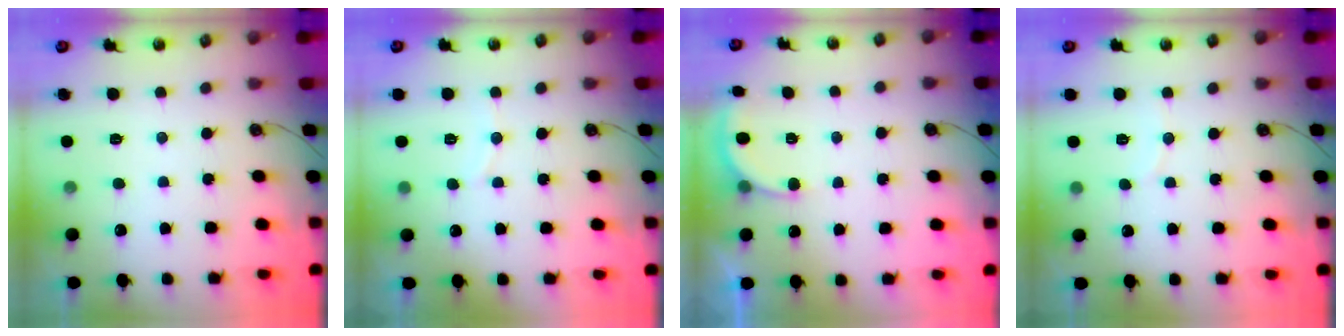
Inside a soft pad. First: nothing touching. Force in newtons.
{"total": 3.7, "press": 3.6, "slide": 0.9}
{"total": 3.0, "press": 2.9, "slide": 0.7}
{"total": 2.5, "press": 2.5, "slide": 0.3}